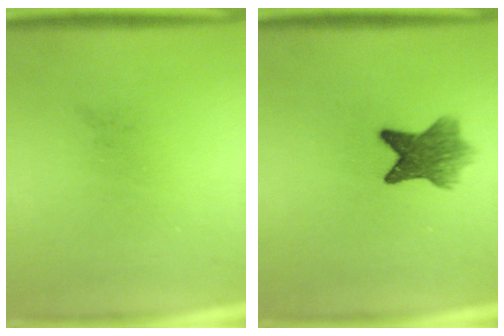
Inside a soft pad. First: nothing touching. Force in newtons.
{"total": 6.6}